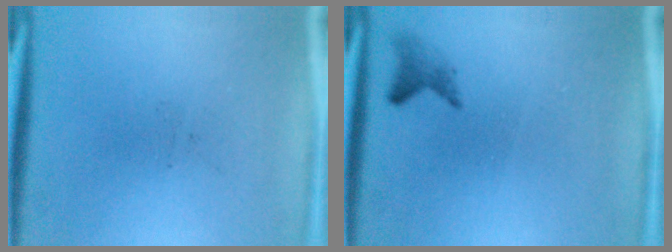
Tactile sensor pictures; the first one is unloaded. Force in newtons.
{"total": 1.4}